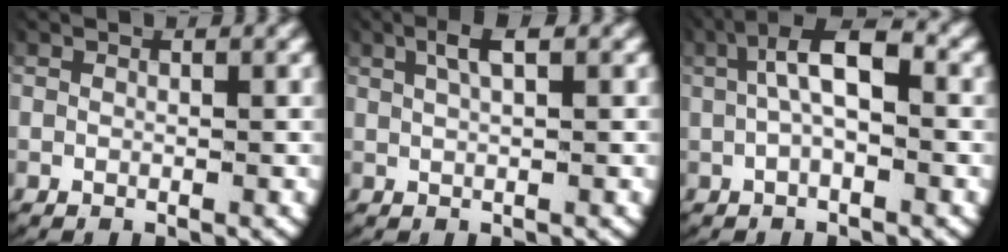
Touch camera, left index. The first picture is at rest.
{"total": 3.1, "force": [1.8, 0.8, 2.4], "torque": [-0.041, 0.013, 0.027]}
{"total": 5.1, "force": [0.4, 2.3, 4.6], "torque": [-0.075, 0.008, 0.005]}